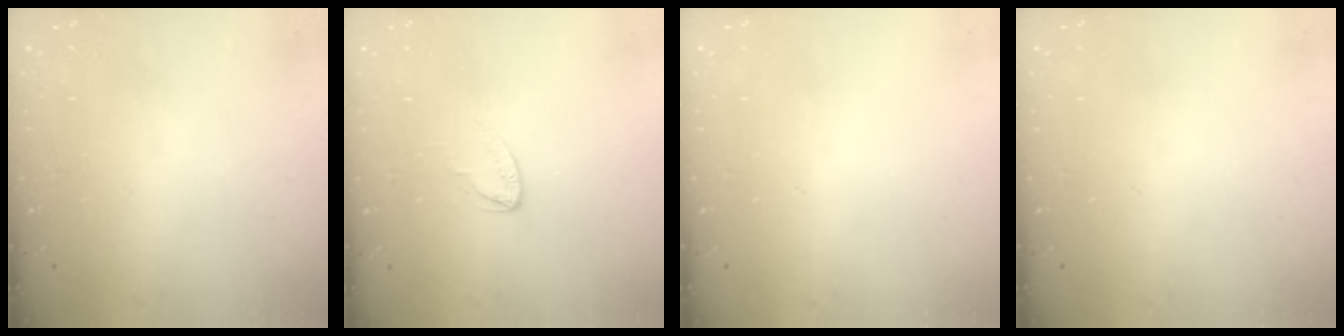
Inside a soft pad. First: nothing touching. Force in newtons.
{"total": 3.4, "press": 3.4, "slide": 0.3}
{"total": 0.0}
{"total": 0.0}